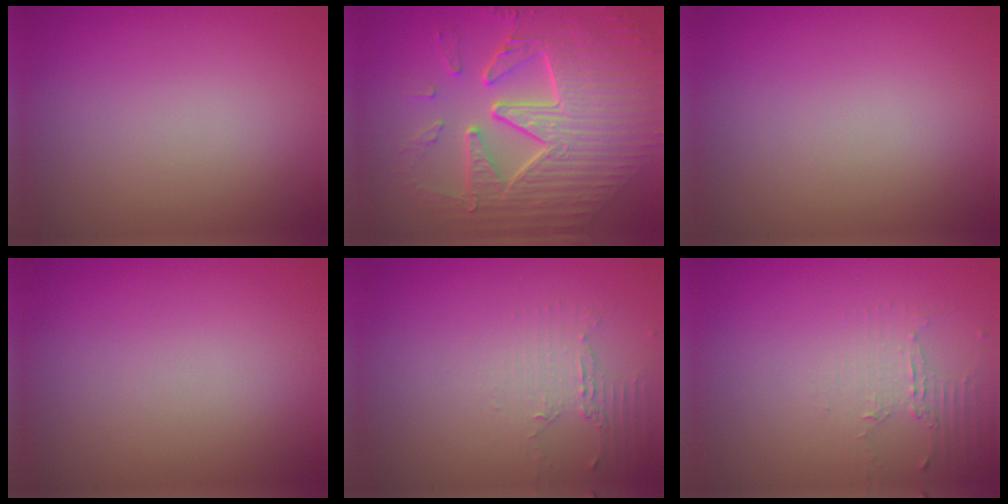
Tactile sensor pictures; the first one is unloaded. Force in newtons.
{"total": 10.0, "press": 6.8, "slide": 7.3}
{"total": 0.0}
{"total": 0.0}
{"total": 2.2, "press": 1.6, "slide": 1.5}
{"total": 2.0, "press": 1.5, "slide": 1.4}